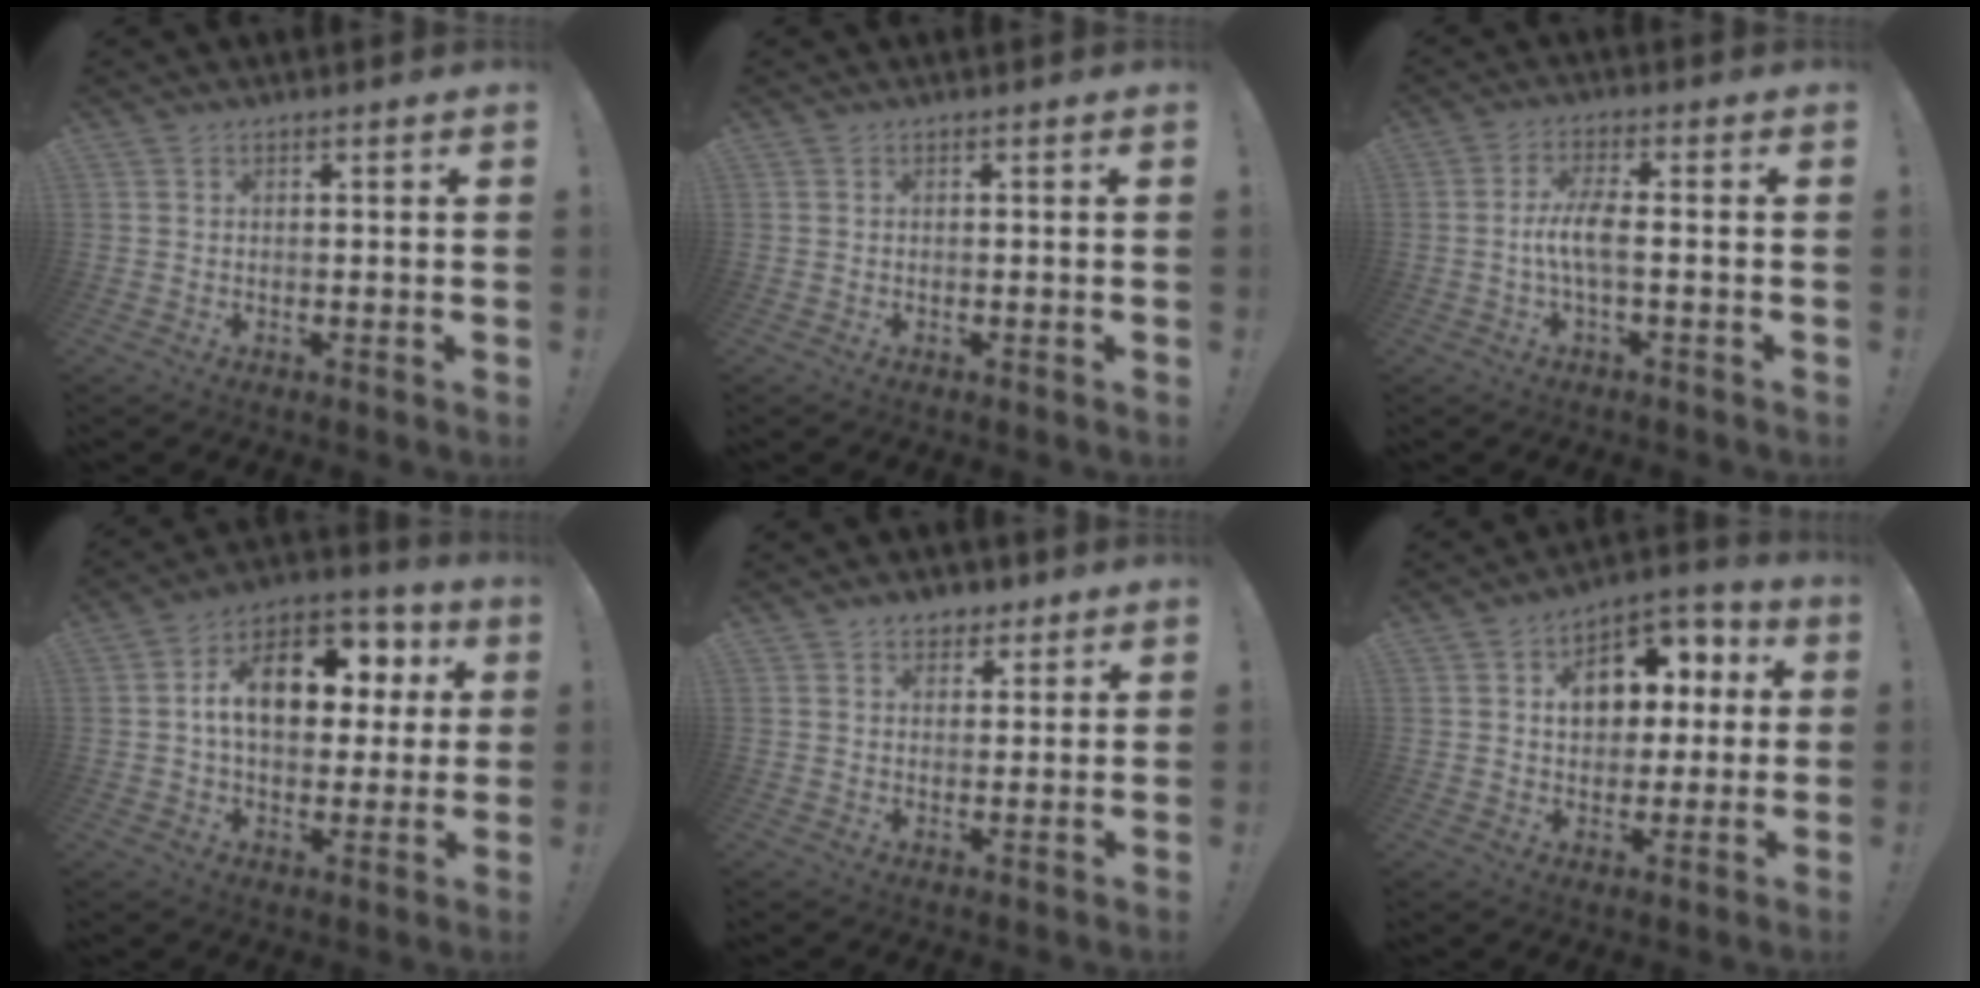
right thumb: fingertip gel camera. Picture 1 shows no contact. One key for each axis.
{"total": 0.0}
{"total": 7.2, "fx": -0.9, "fy": 1.6, "fz": 6.9, "tx": -0.142, "ty": -0.005, "tz": -0.021}
{"total": 17.3, "fx": 4.1, "fy": 11.0, "fz": 12.7, "tx": -0.182, "ty": -0.003, "tz": 0.070}
{"total": 5.3, "fx": 3.3, "fy": 3.9, "fz": 1.3, "tx": -0.008, "ty": -0.017, "tz": 0.061}
{"total": 12.4, "fx": 2.7, "fy": 9.6, "fz": 7.4, "tx": -0.091, "ty": -0.008, "tz": 0.053}